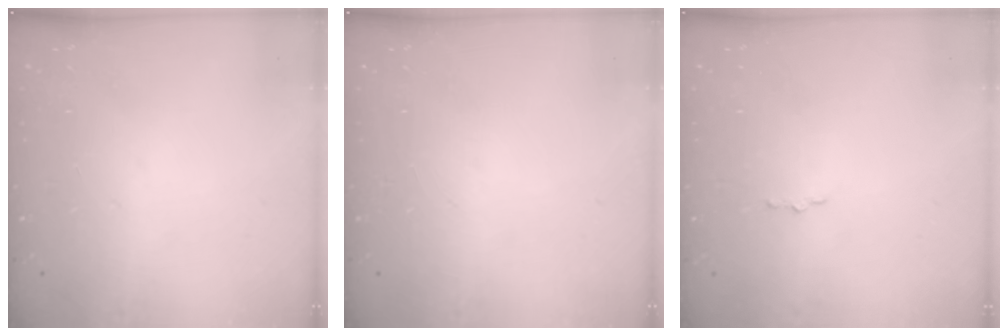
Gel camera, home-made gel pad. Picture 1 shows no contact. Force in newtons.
{"total": 0.0}
{"total": 1.5, "press": 1.5, "slide": 0.2}